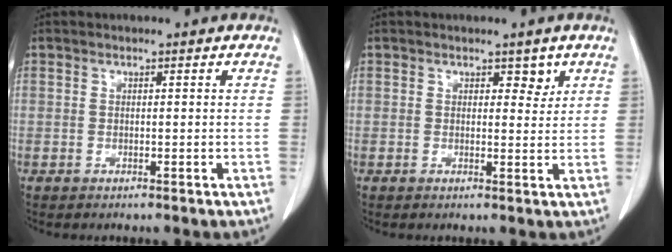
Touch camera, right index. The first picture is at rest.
{"total": 2.0, "force": [1.2, 1.3, 1.0], "torque": [-0.007, -0.004, 0.016]}